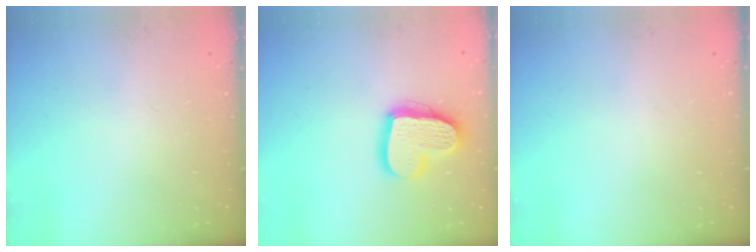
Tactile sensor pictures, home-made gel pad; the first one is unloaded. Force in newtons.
{"total": 16.9, "press": 16.8, "slide": 1.6}
{"total": 0.0}